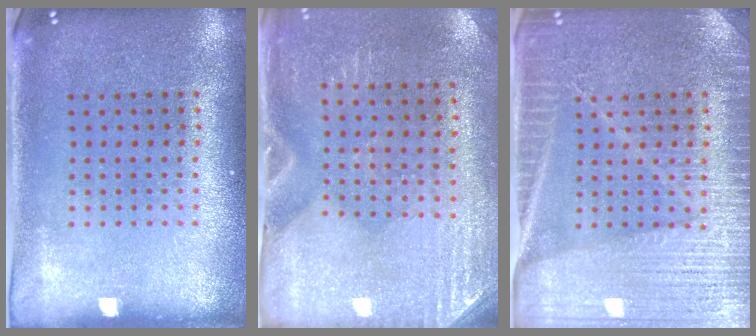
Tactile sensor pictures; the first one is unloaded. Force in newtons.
{"total": 3.0, "press": 2.6, "slide": 1.4}
{"total": 4.1, "press": 3.9, "slide": 1.2}